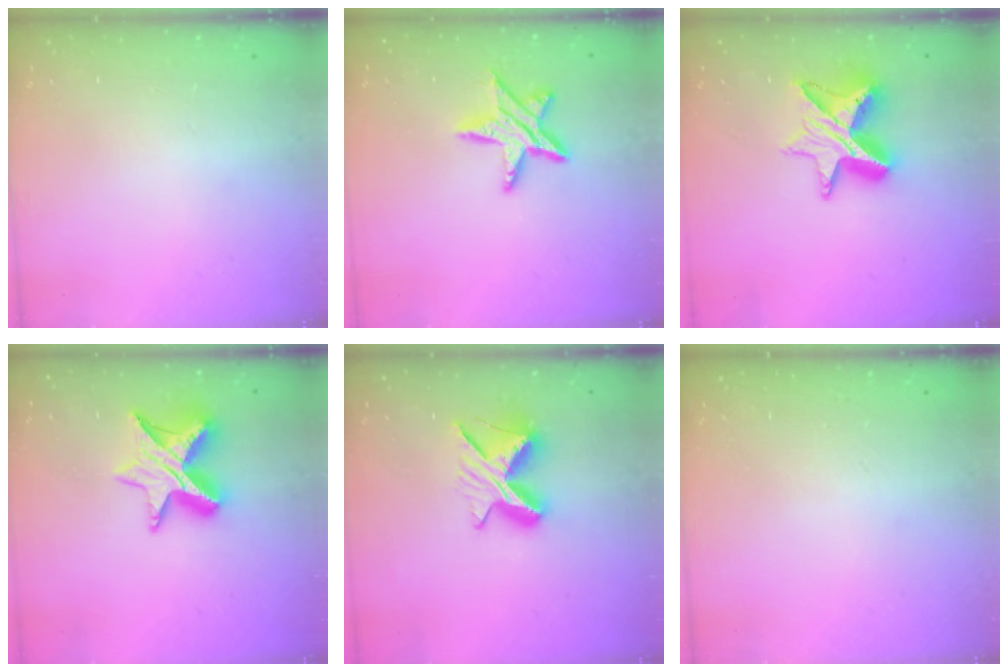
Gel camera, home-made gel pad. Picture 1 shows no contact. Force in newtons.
{"total": 10.8, "press": 10.7, "slide": 0.7}
{"total": 12.3, "press": 12.3, "slide": 0.7}
{"total": 11.4, "press": 11.4, "slide": 0.7}
{"total": 9.3, "press": 9.3, "slide": 1.0}
{"total": 0.0}